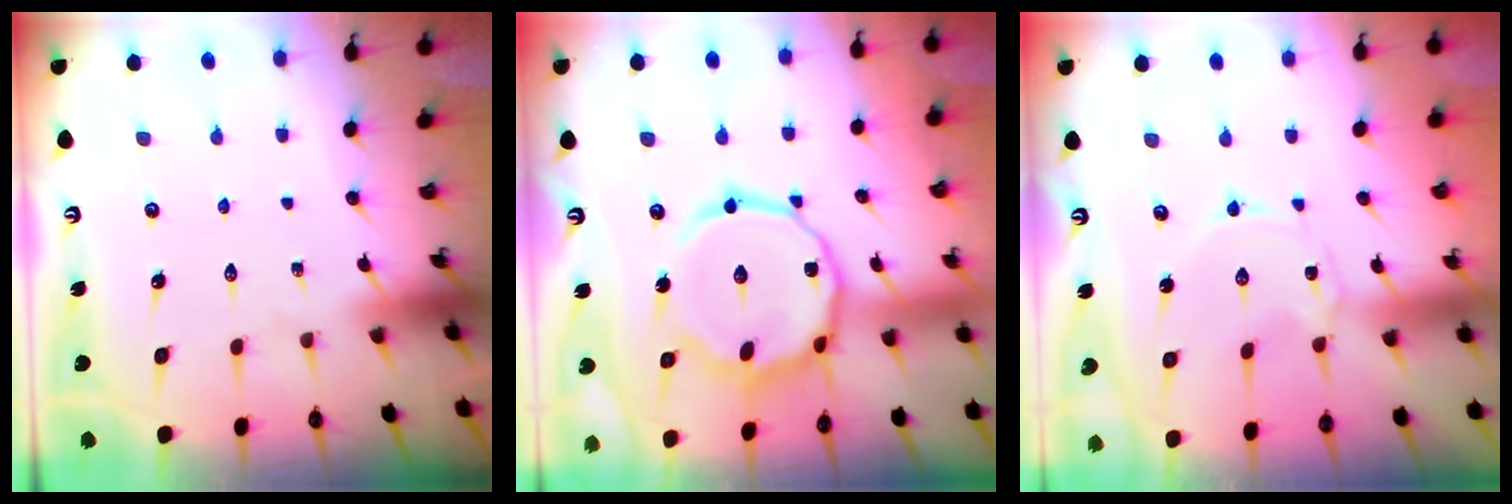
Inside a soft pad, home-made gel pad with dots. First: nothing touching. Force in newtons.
{"total": 17.0, "press": 16.9, "slide": 1.1}
{"total": 0.0}